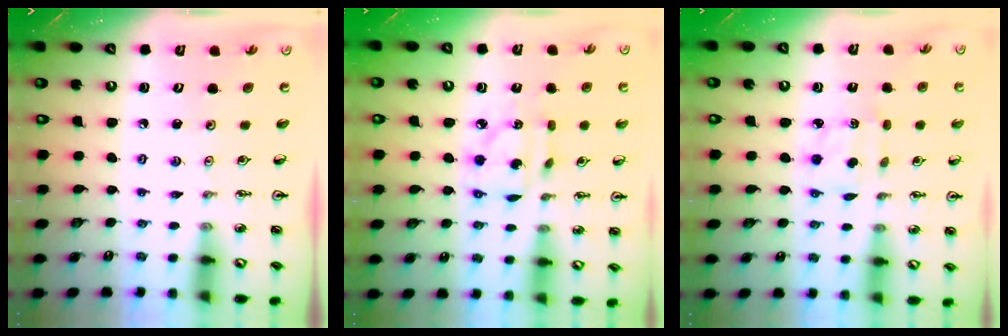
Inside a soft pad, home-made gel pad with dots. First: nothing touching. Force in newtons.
{"total": 7.5, "press": 7.5, "slide": 0.2}
{"total": 1.9, "press": 1.9, "slide": 0.3}